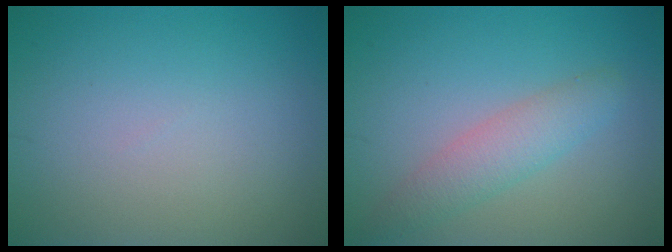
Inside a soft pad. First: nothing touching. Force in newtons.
{"total": 3.0, "press": 2.9, "slide": 0.2}